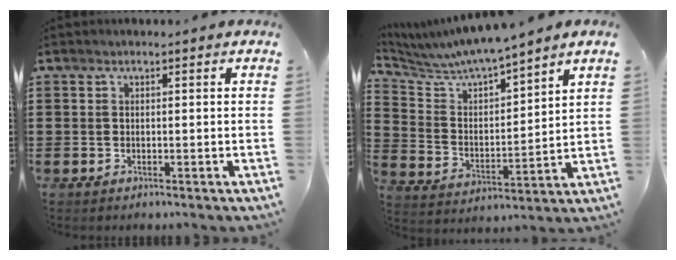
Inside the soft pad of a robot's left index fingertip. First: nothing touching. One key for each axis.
{"total": 6.0, "fx": 5.8, "fy": 0.0, "fz": 1.5, "tx": -0.058, "ty": -0.047, "tz": 0.095}